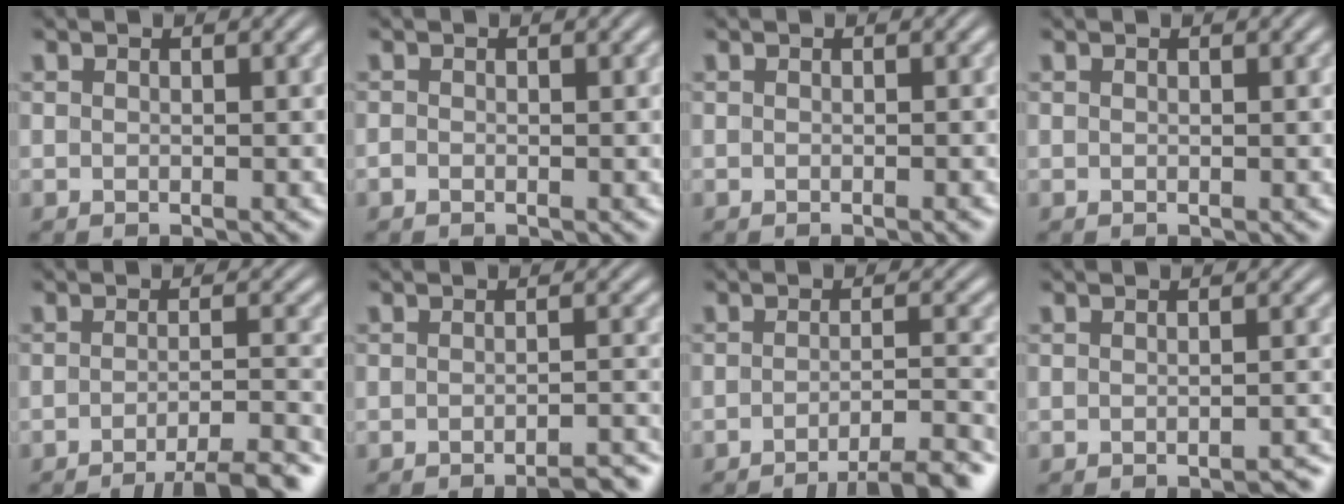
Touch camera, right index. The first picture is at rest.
{"total": 0.7, "force": [-0.6, 0.3, 0.1], "torque": [-0.007, -0.007, -0.009]}
{"total": 0.5, "force": [-0.4, -0.1, 0.3], "torque": [-0.003, 0.004, -0.008]}
{"total": 0.0}
{"total": 6.1, "force": [-4.9, 1.0, 3.4], "torque": [-0.039, -0.013, -0.076]}
{"total": 3.8, "force": [-3.5, 0.6, 1.4], "torque": [-0.018, -0.004, -0.057]}
{"total": 5.8, "force": [-4.8, 0.9, 3.2], "torque": [-0.037, -0.015, -0.074]}
{"total": 2.2, "force": [-2.0, 0.4, 0.8], "torque": [-0.012, -0.001, -0.030]}